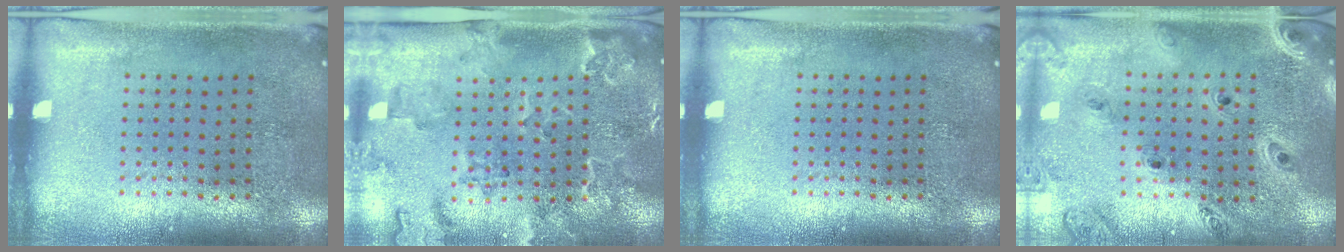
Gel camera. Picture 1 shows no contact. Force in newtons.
{"total": 2.2, "press": 2.2, "slide": 0.6}
{"total": 0.0}
{"total": 1.4, "press": 1.3, "slide": 0.2}